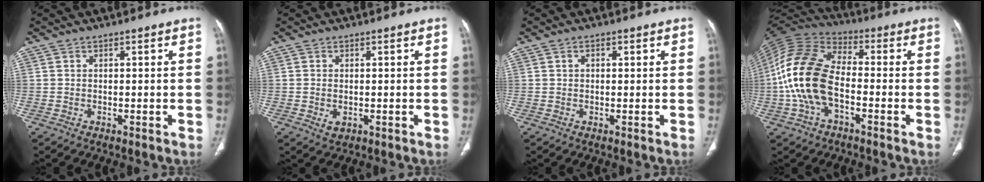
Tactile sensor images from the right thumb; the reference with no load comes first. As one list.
[{"total": 2.0, "force": [-0.4, 1.3, 1.5], "torque": [-0.029, -0.002, -0.001]}, {"total": 1.0, "force": [0.4, 0.7, 0.6], "torque": [-0.009, 0.001, 0.005]}, {"total": 16.4, "force": [-3.0, 9.3, 13.2], "torque": [-0.279, 0.032, -0.063]}]